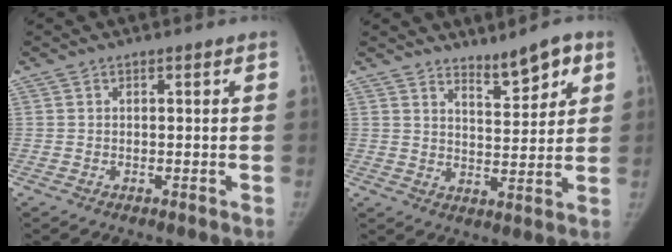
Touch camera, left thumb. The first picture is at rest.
{"total": 6.9, "force": [4.9, 2.1, 4.4], "torque": [-0.047, -0.039, 0.078]}